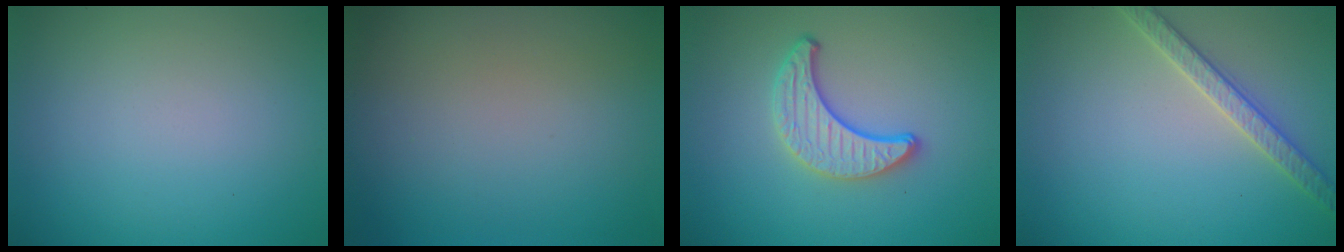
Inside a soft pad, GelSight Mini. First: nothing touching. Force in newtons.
{"total": 0.0}
{"total": 3.6, "press": 3.2, "slide": 1.6}
{"total": 2.8, "press": 2.8, "slide": 0.4}